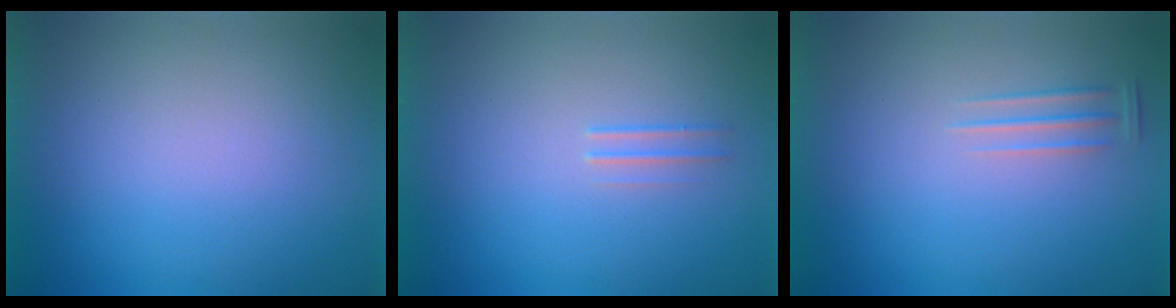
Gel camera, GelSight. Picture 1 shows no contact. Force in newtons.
{"total": 1.9}
{"total": 1.2}